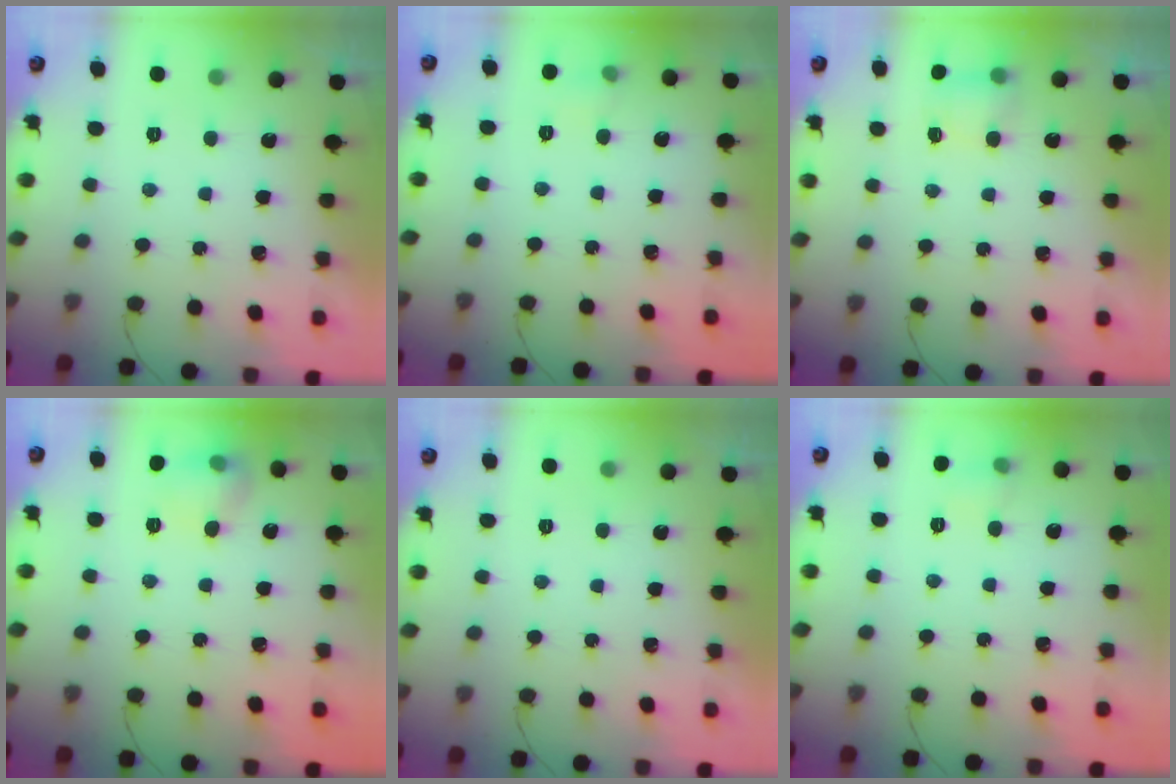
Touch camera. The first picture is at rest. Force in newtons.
{"total": 4.0, "press": 3.8, "slide": 1.2}
{"total": 5.0, "press": 4.8, "slide": 1.0}
{"total": 8.3, "press": 8.3, "slide": 0.8}
{"total": 0.0}
{"total": 5.1, "press": 4.9, "slide": 1.5}